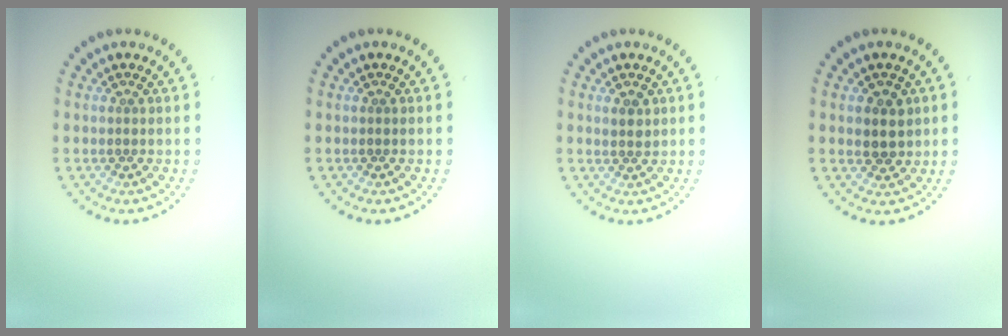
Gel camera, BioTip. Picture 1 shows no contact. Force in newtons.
{"total": 0.0}
{"total": 1.3, "press": 1.2, "slide": 0.6}
{"total": 2.4, "press": 2.3, "slide": 0.7}